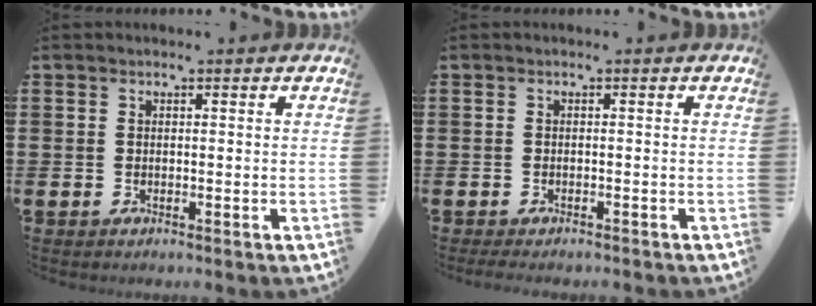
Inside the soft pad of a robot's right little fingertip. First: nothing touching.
{"total": 1.0, "force": [-0.9, 0.1, 0.4], "torque": [-0.009, -0.001, -0.018]}